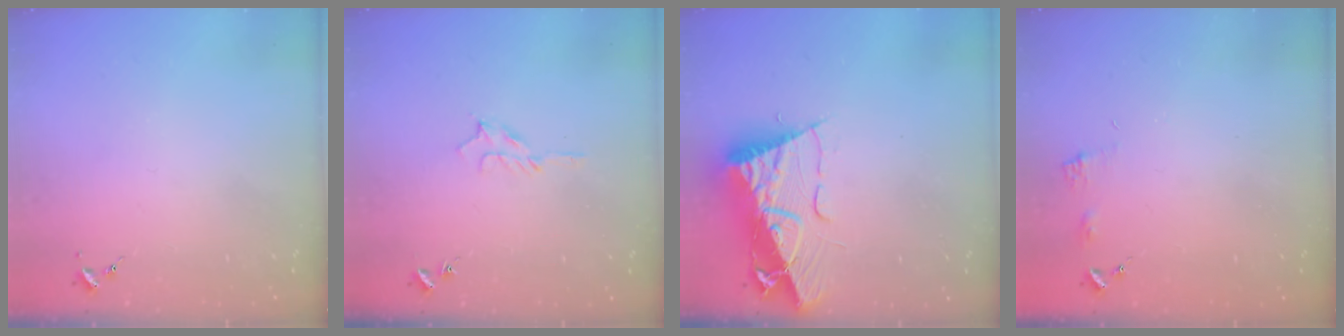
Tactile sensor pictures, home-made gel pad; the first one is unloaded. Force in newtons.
{"total": 6.3, "press": 6.3, "slide": 0.7}
{"total": 13.6, "press": 13.6, "slide": 1.1}
{"total": 5.1, "press": 5.0, "slide": 0.7}